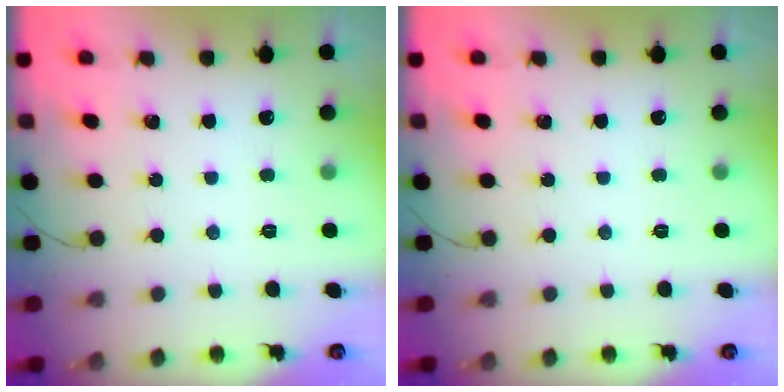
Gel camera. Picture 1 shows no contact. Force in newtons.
{"total": 0.0}